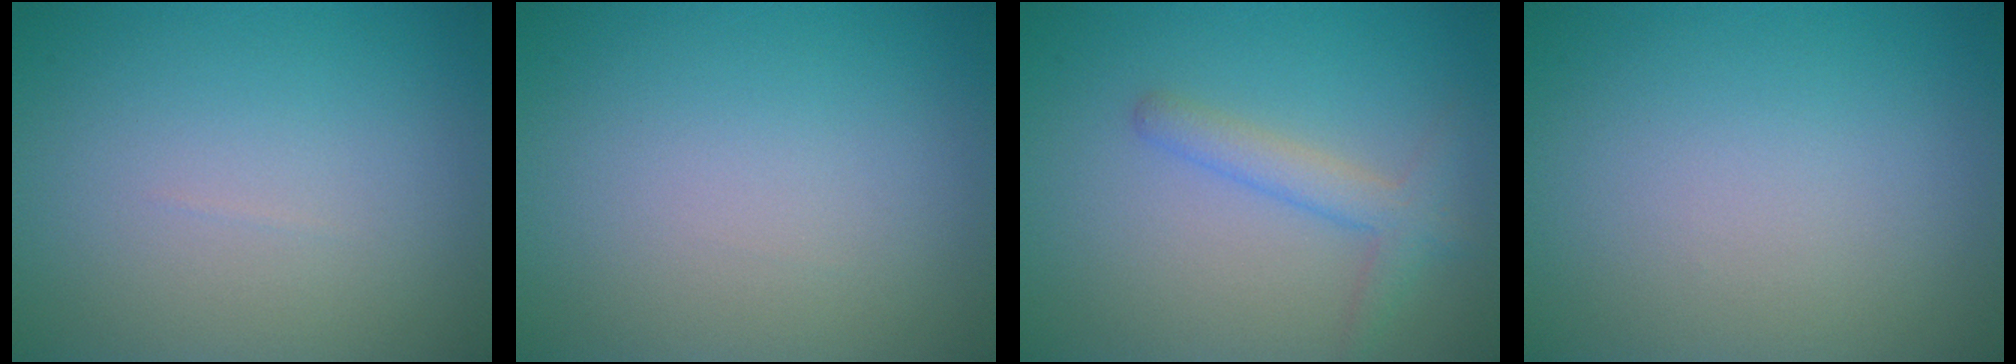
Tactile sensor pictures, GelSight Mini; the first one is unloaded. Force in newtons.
{"total": 0.0}
{"total": 2.5, "press": 2.5, "slide": 0.1}
{"total": 0.0}